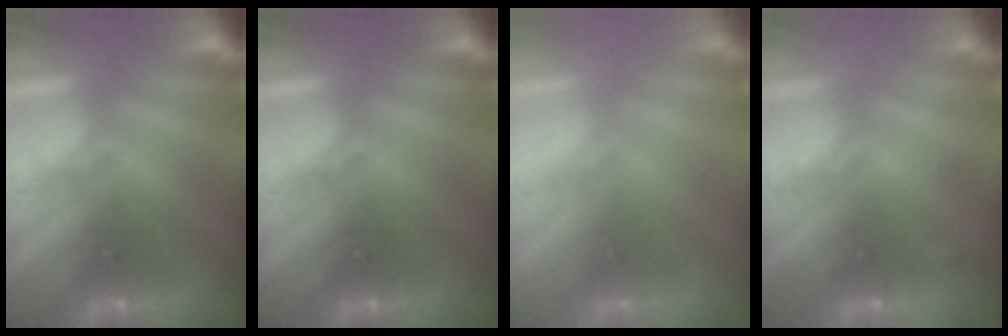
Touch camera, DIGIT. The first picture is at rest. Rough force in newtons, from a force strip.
{"total": 0.0}
{"total": 2.9}
{"total": 2.3}